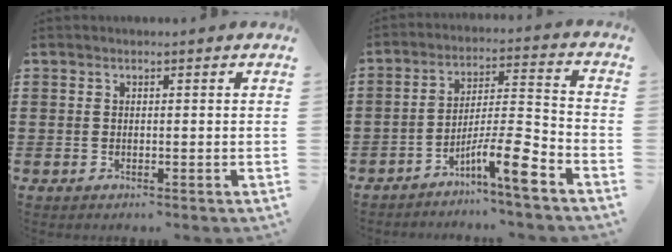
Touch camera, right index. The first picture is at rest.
{"total": 9.5, "force": [-6.1, 1.0, 7.2], "torque": [-0.123, 0.003, -0.111]}